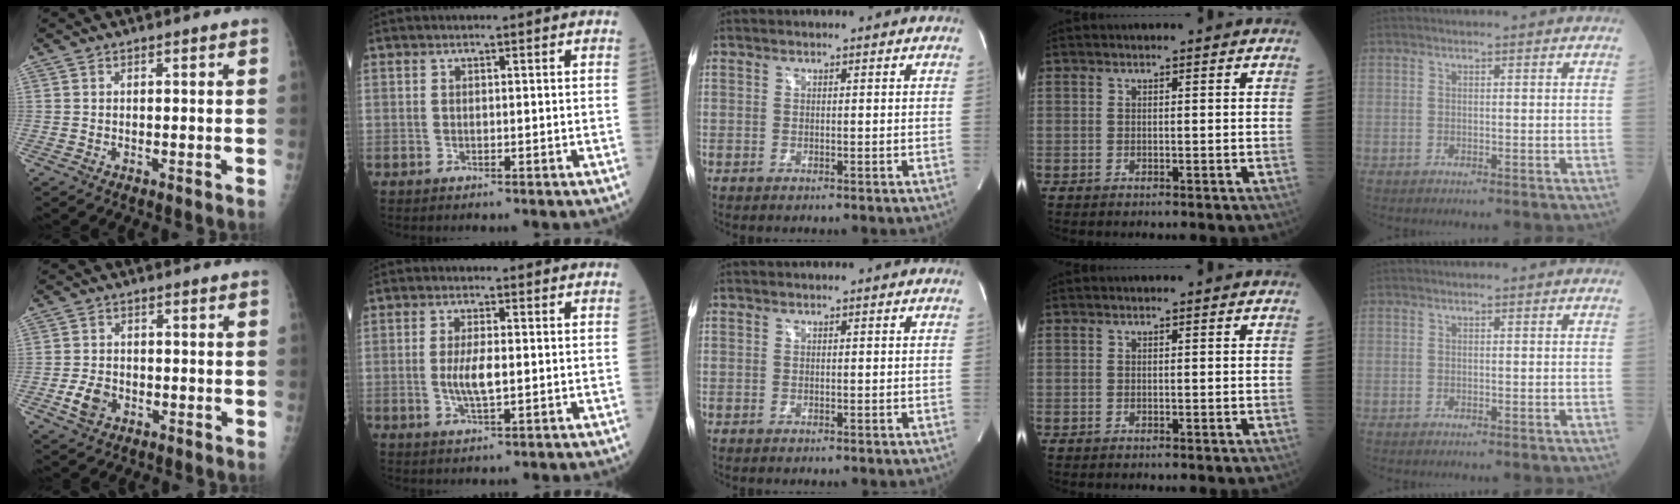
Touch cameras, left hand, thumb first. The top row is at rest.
{"thumb": {"total": 4.4, "force": [-1.6, 3.1, 2.5], "torque": [-0.043, 0.008, -0.029]}, "index": {"total": 4.2, "force": [-0.3, 0.9, 4.1], "torque": [-0.088, -0.006, -0.005]}}